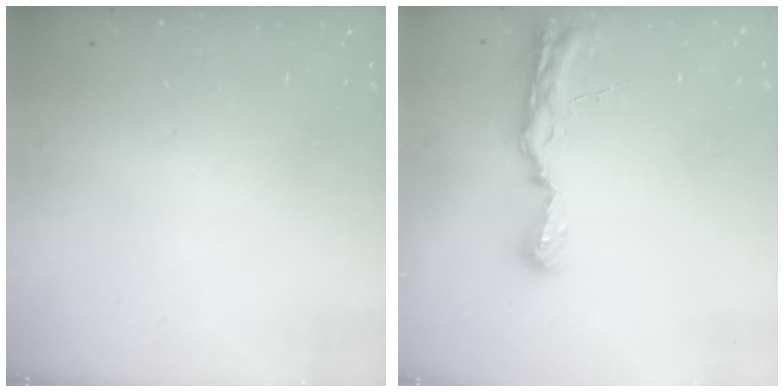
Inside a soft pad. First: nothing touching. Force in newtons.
{"total": 8.8, "press": 8.7, "slide": 0.9}